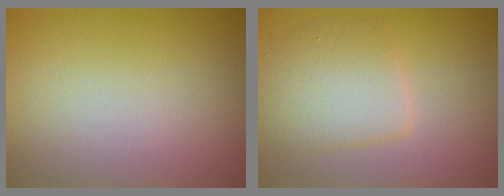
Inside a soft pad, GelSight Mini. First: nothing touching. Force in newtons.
{"total": 4.0, "press": 4.0, "slide": 0.2}